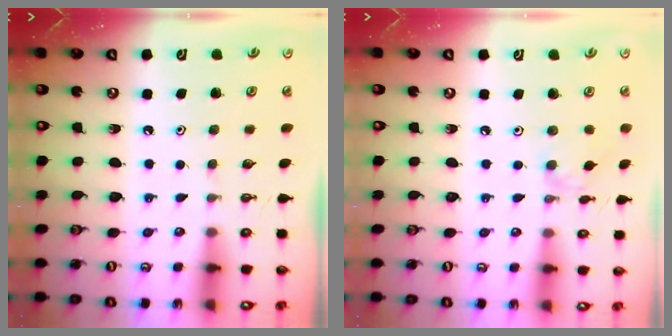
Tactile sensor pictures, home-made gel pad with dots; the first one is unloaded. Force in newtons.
{"total": 2.4, "press": 2.4, "slide": 0.5}